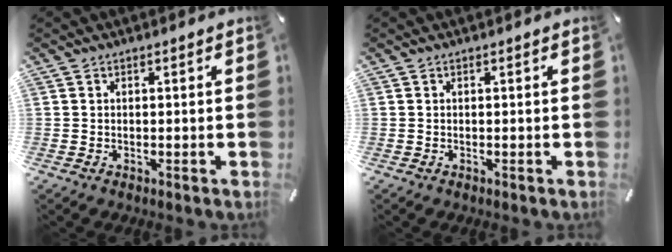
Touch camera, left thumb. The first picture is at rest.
{"total": 0.0}